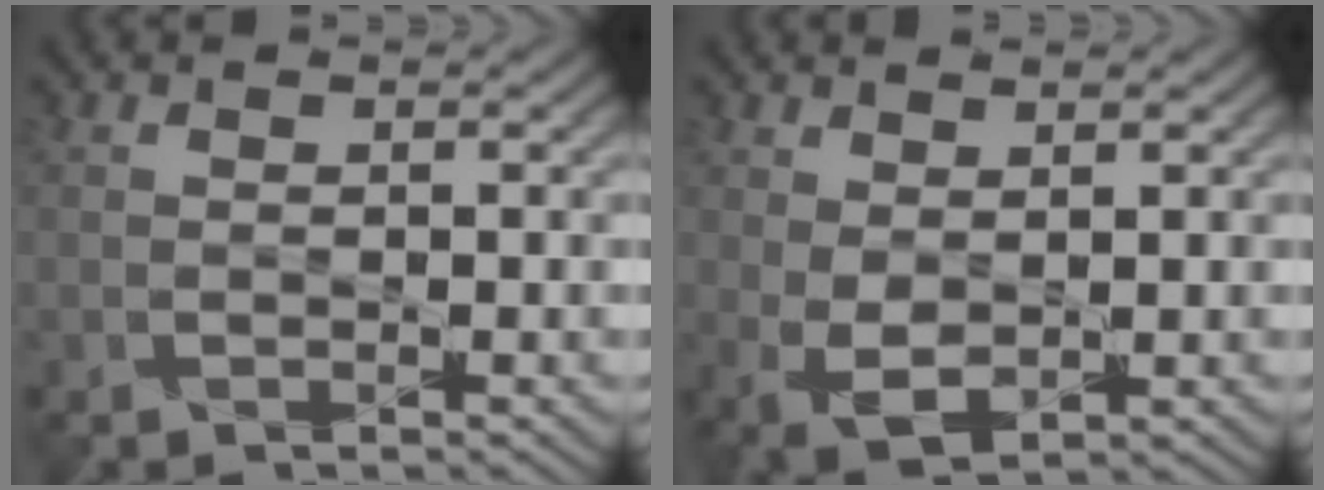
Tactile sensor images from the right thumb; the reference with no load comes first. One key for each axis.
{"total": 3.5, "fx": 0.8, "fy": 1.8, "fz": 2.9, "tx": -0.075, "ty": -0.002, "tz": 0.017}